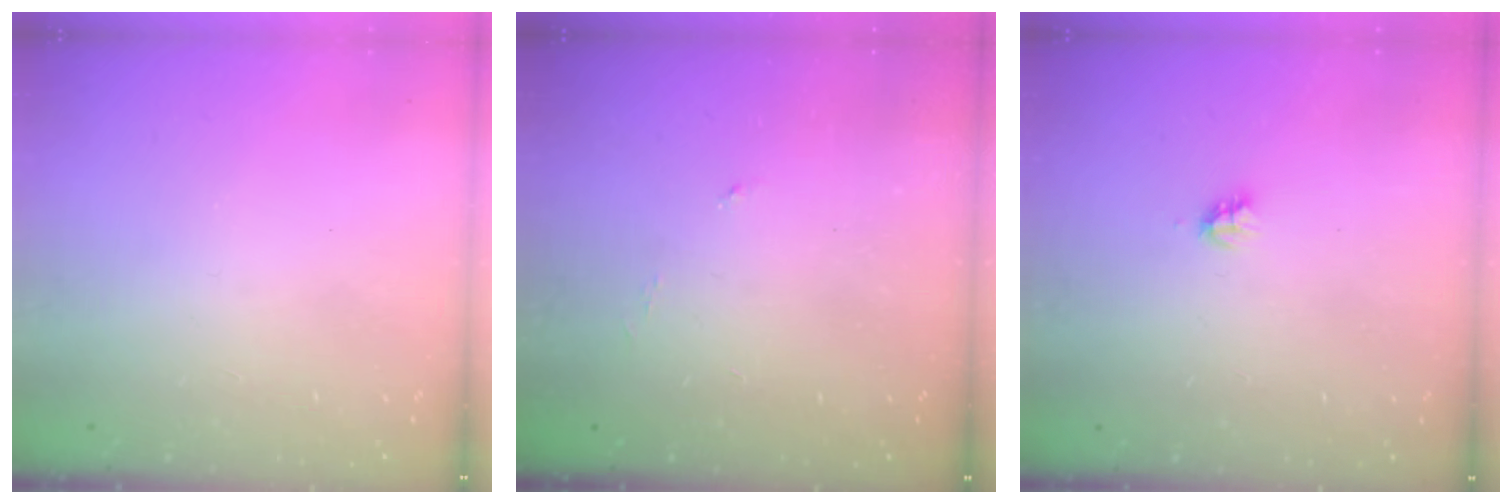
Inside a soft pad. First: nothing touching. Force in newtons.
{"total": 3.1, "press": 3.1, "slide": 0.5}
{"total": 2.7, "press": 2.7, "slide": 0.2}